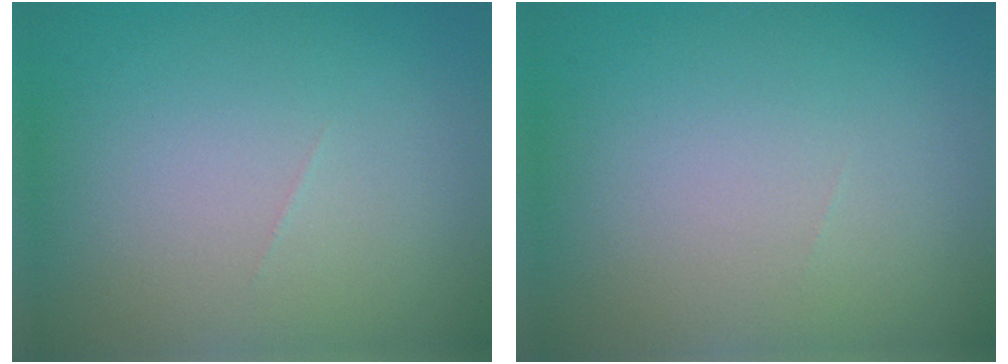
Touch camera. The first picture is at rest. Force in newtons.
{"total": 0.0}